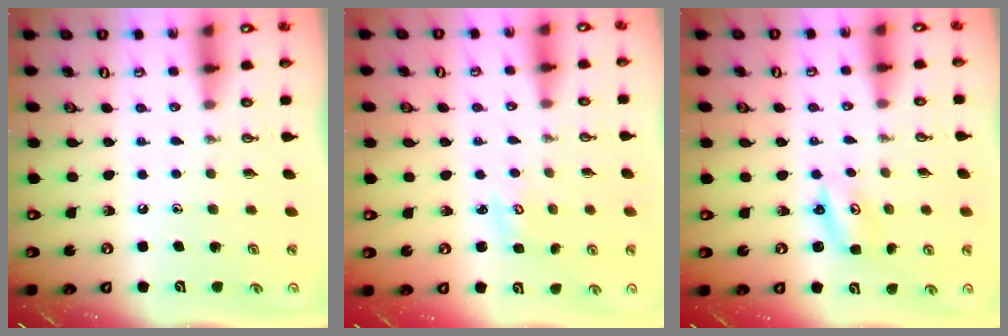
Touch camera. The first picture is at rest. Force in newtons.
{"total": 1.9, "press": 1.9, "slide": 0.2}
{"total": 2.6, "press": 2.5, "slide": 0.3}